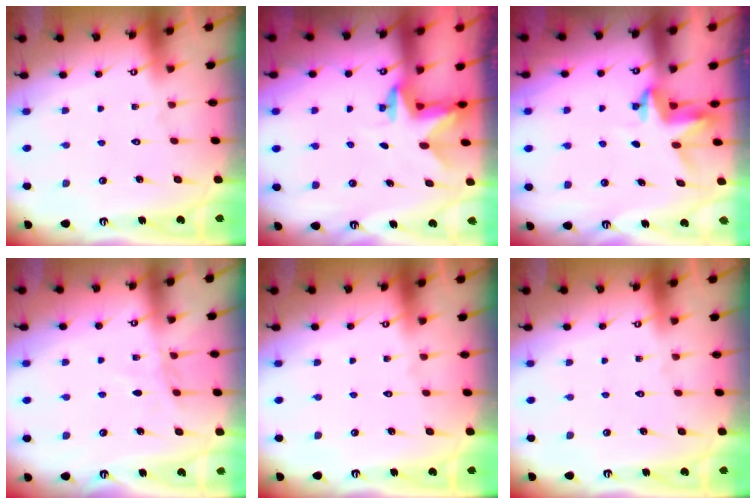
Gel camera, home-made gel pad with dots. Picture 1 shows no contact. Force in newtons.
{"total": 2.4, "press": 2.4, "slide": 0.3}
{"total": 3.5, "press": 3.5, "slide": 0.3}
{"total": 5.1, "press": 5.1, "slide": 0.5}
{"total": 0.0}
{"total": 0.0}